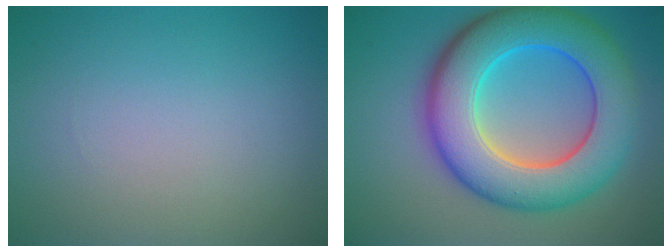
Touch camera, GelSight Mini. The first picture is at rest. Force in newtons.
{"total": 11.4, "press": 11.4, "slide": 0.1}